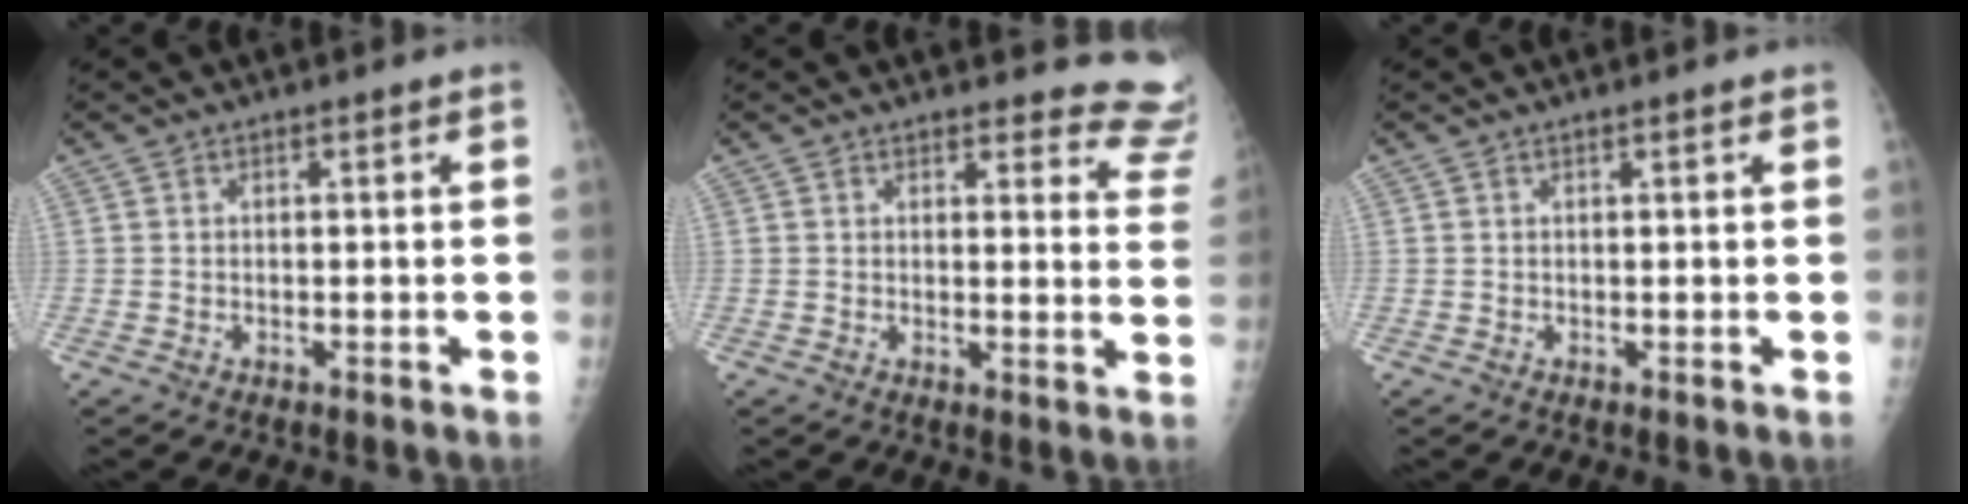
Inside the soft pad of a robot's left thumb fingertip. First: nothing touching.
{"total": 10.3, "force": [10.0, 2.5, 0.3], "torque": [0.052, -0.086, 0.072]}
{"total": 0.7, "force": [0.5, 0.0, 0.4], "torque": [-0.006, 0.001, 0.007]}